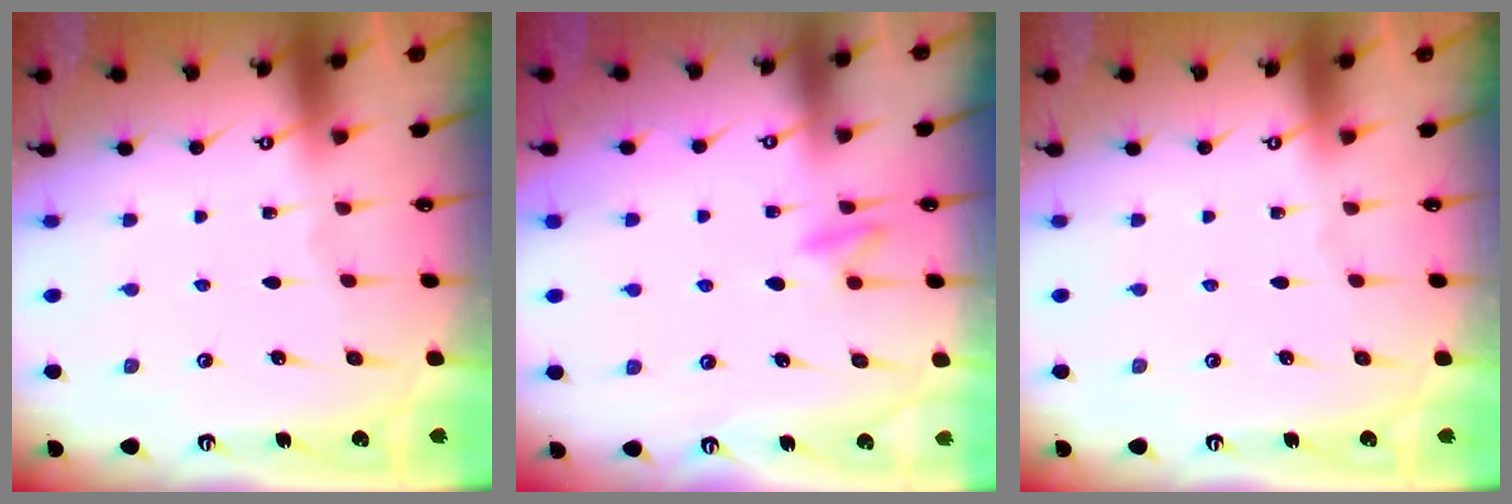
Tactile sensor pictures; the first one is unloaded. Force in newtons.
{"total": 9.0, "press": 8.9, "slide": 1.3}
{"total": 0.0}